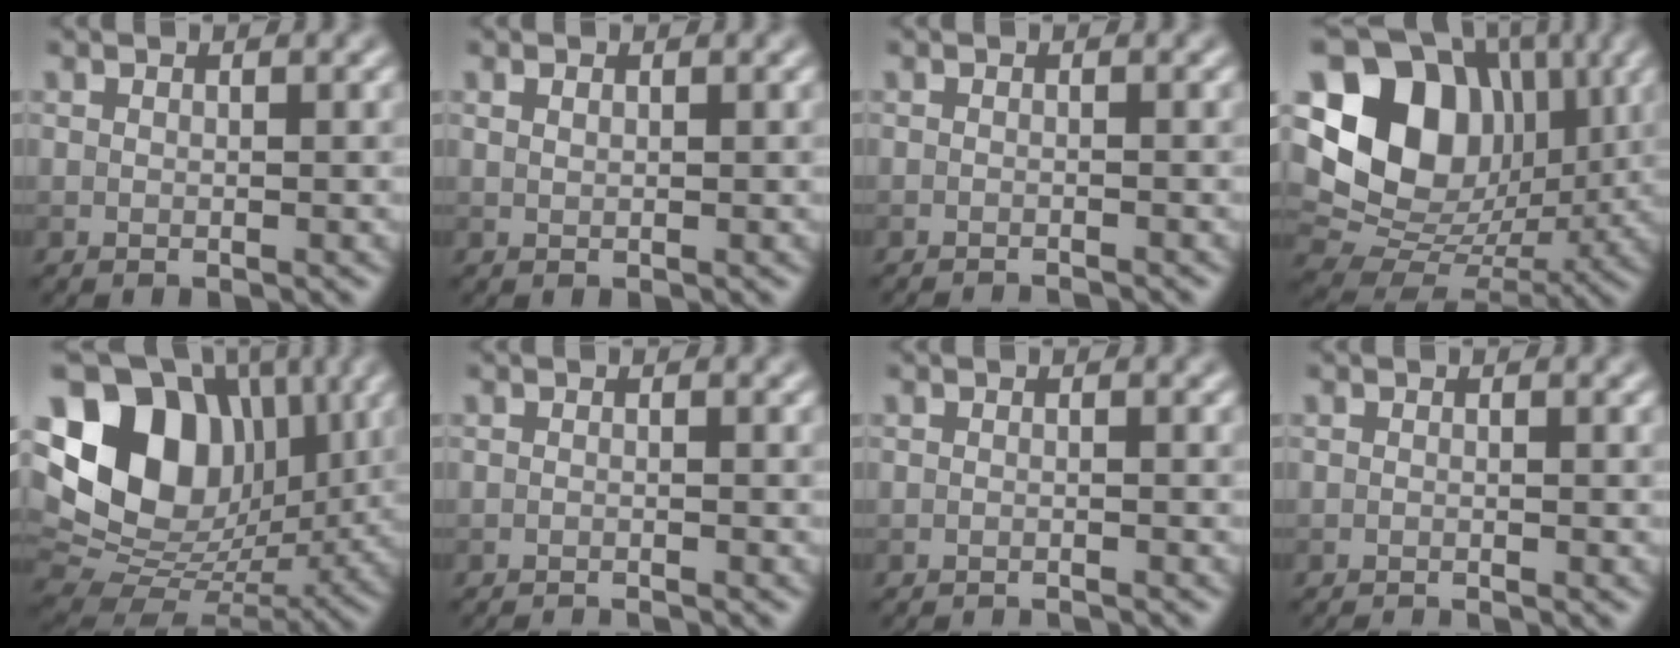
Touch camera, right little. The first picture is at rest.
{"total": 0.6, "force": [0.4, 0.3, 0.4], "torque": [-0.010, 0.001, 0.009]}
{"total": 2.2, "force": [-2.0, 0.3, 0.8], "torque": [-0.003, -0.001, -0.029]}
{"total": 17.0, "force": [4.5, 13.6, 9.2], "torque": [-0.183, 0.044, 0.089]}
{"total": 15.8, "force": [4.0, 11.8, 9.8], "torque": [-0.186, 0.023, 0.075]}
{"total": 2.6, "force": [-2.4, 0.4, 0.9], "torque": [-0.007, 0.000, -0.036]}
{"total": 2.5, "force": [-2.4, 0.3, 0.8], "torque": [-0.004, 0.003, -0.034]}
{"total": 1.6, "force": [-1.4, 0.2, 0.6], "torque": [0.002, -0.003, -0.025]}